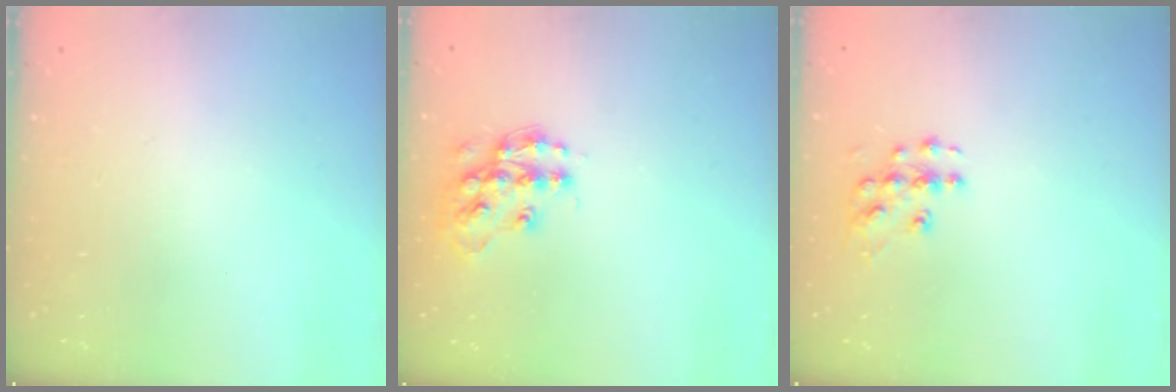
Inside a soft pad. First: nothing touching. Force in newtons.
{"total": 13.3, "press": 13.3, "slide": 0.7}
{"total": 7.8, "press": 7.8, "slide": 0.4}